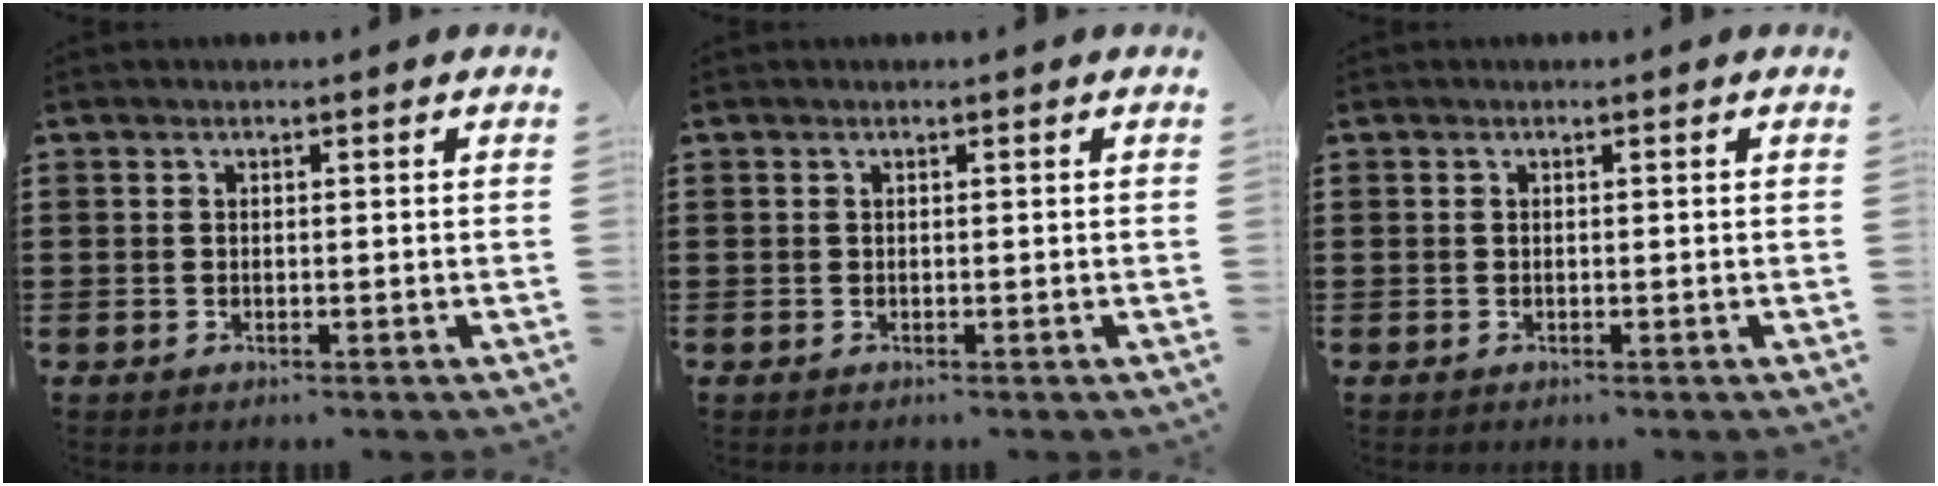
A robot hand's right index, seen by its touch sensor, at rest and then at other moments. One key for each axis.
{"total": 0.0}
{"total": 0.0}